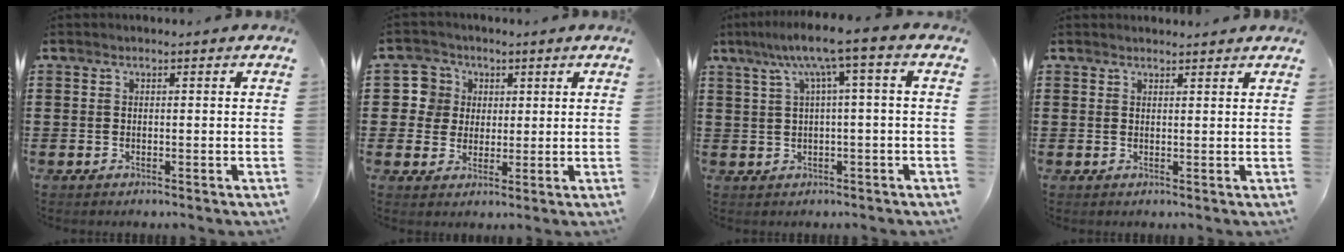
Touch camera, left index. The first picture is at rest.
{"total": 5.7, "force": [1.9, 5.4, 0.3], "torque": [-0.021, 0.009, 0.030]}
{"total": 6.9, "force": [1.7, 0.1, 6.6], "torque": [-0.132, 0.000, 0.024]}
{"total": 1.2, "force": [1.1, 0.2, 0.1], "torque": [-0.005, 0.000, 0.023]}